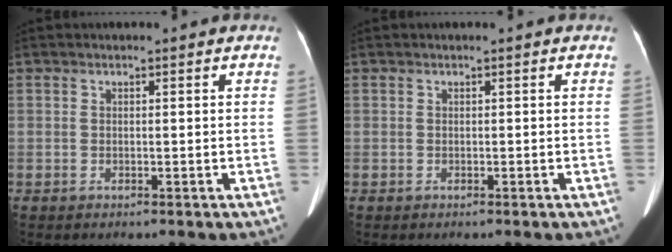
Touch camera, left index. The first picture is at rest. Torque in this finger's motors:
{"motor_torque": [-0.01, 0.01, 0.00, 0.00]}